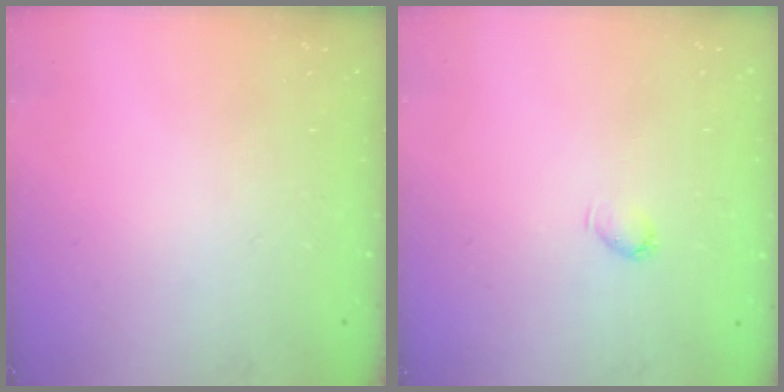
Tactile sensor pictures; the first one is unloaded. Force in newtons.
{"total": 2.5, "press": 2.4, "slide": 0.4}